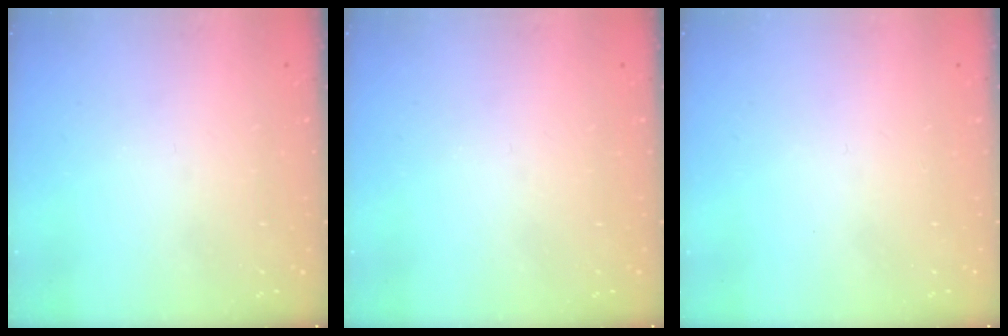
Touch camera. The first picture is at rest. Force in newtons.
{"total": 0.0}
{"total": 1.7, "press": 1.6, "slide": 0.1}